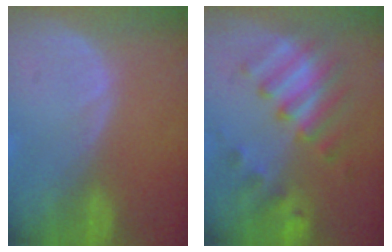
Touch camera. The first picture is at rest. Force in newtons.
{"total": 7.8, "press": 7.7, "slide": 1.7}